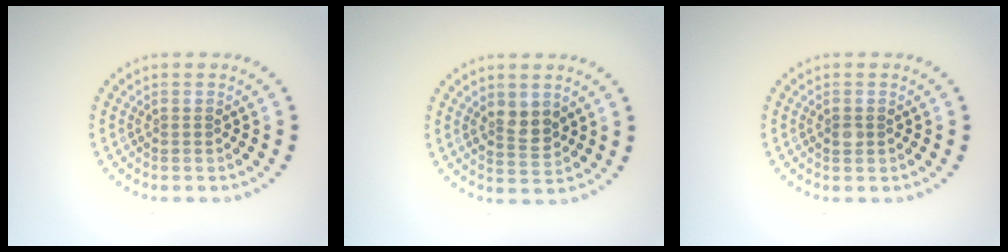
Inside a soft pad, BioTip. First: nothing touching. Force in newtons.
{"total": 2.5, "press": 2.4, "slide": 0.6}
{"total": 0.9, "press": 0.9, "slide": 0.0}